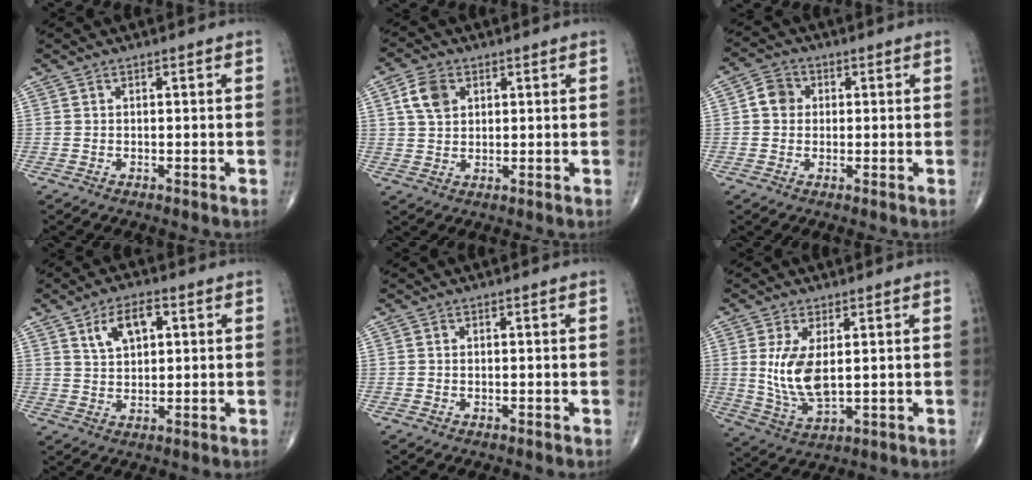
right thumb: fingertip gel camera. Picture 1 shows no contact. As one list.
[{"total": 5.7, "force": [2.0, 4.0, 3.5], "torque": [-0.058, -0.001, 0.037]}, {"total": 4.3, "force": [0.4, 3.8, 1.9], "torque": [-0.020, 0.009, -0.002]}, {"total": 7.0, "force": [2.9, 3.7, 5.2], "torque": [-0.081, -0.004, 0.053]}, {"total": 0.0}, {"total": 9.5, "force": [1.4, 4.4, 8.3], "torque": [-0.166, -0.017, 0.040]}]